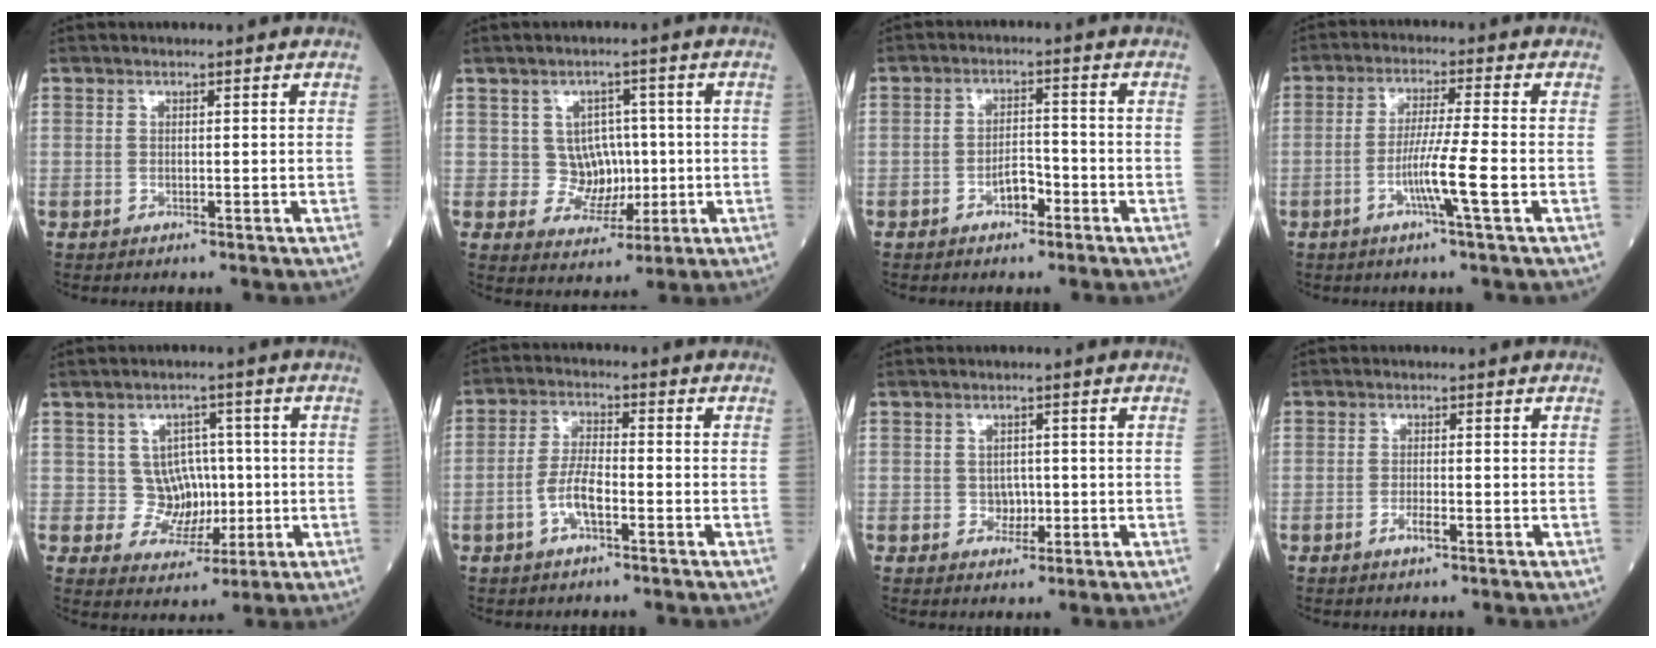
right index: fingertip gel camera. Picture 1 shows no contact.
{"total": 5.5, "force": [0.3, 5.0, 2.3], "torque": [-0.025, 0.009, 0.013]}
{"total": 3.4, "force": [-1.9, 1.6, 2.3], "torque": [-0.035, 0.008, -0.035]}
{"total": 6.6, "force": [-2.3, -1.0, 6.1], "torque": [-0.112, -0.010, -0.047]}
{"total": 5.9, "force": [0.1, 5.4, 2.2], "torque": [-0.019, 0.013, 0.010]}
{"total": 5.3, "force": [-2.2, 1.5, 4.6], "torque": [-0.095, 0.007, -0.044]}
{"total": 2.1, "force": [-0.4, 1.7, 1.2], "torque": [-0.011, 0.005, -0.003]}
{"total": 1.8, "force": [-1.0, 0.4, 1.5], "torque": [-0.026, 0.001, -0.017]}